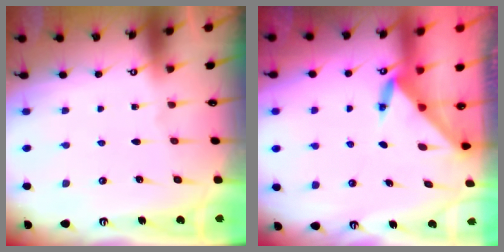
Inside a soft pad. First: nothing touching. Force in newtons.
{"total": 3.6, "press": 3.5, "slide": 0.4}